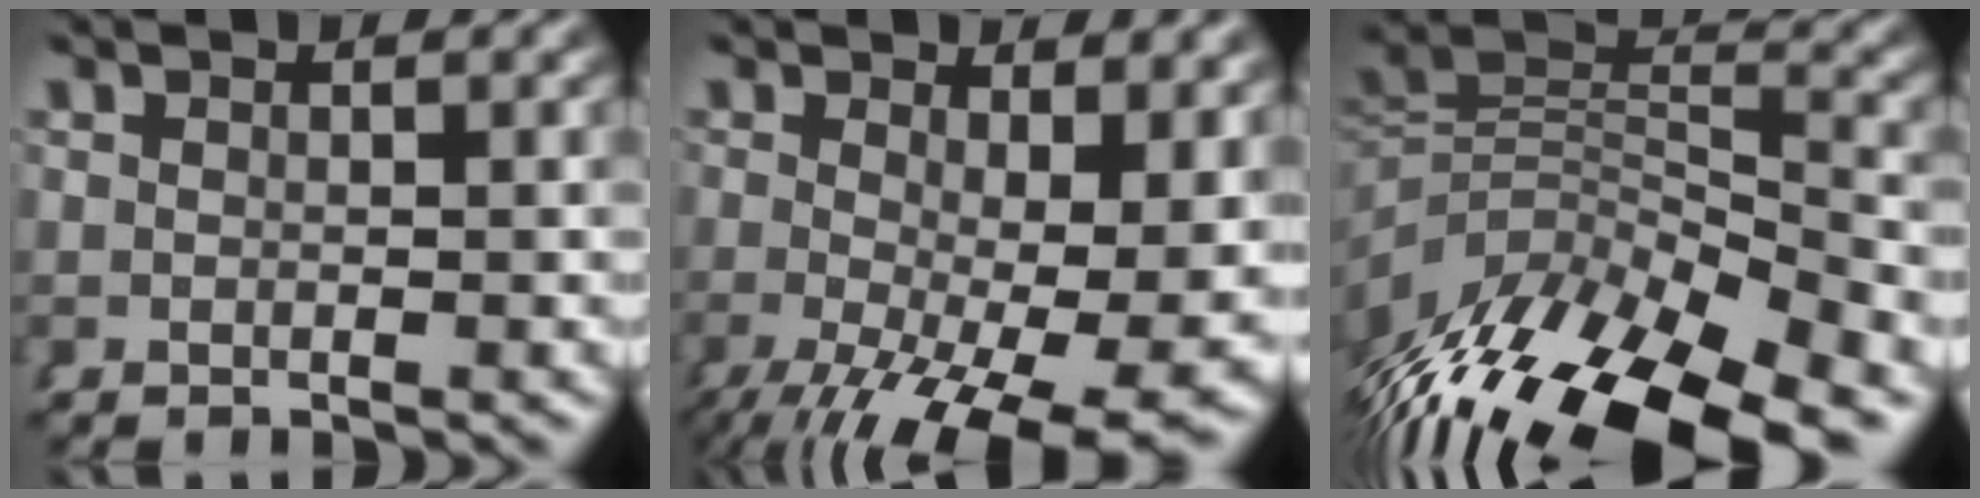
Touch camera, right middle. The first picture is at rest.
{"total": 11.1, "force": [-4.4, 4.7, 9.0], "torque": [-0.142, -0.072, -0.028]}
{"total": 11.3, "force": [-3.8, 7.1, 7.9], "torque": [-0.140, -0.033, -0.046]}